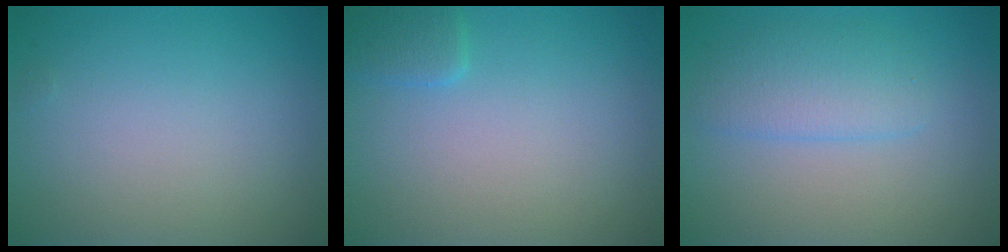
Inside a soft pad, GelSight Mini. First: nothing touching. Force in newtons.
{"total": 1.4, "press": 1.4, "slide": 0.1}
{"total": 2.8, "press": 2.8, "slide": 0.1}